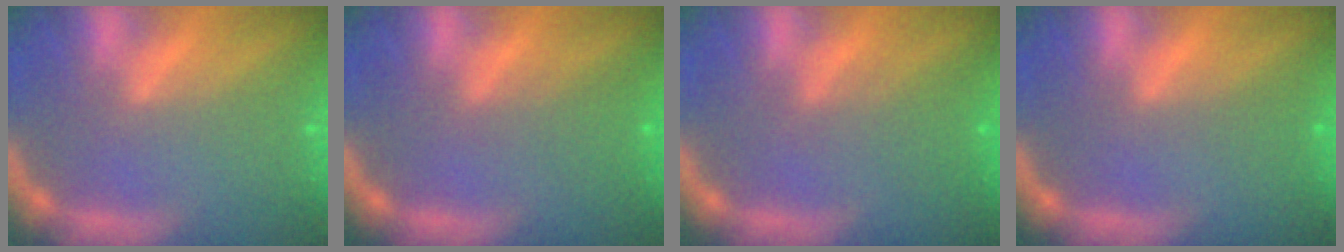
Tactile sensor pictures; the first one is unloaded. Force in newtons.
{"total": 2.0}
{"total": 2.5}
{"total": 1.0}